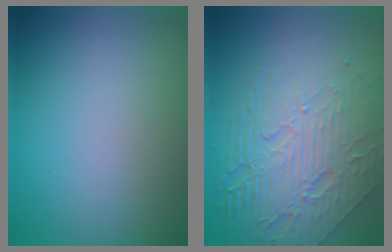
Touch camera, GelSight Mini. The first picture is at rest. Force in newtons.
{"total": 8.1, "press": 5.6, "slide": 5.9}